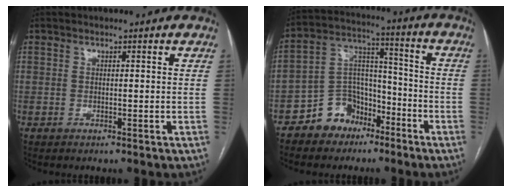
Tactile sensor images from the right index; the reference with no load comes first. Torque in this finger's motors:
{"motor_torque": [0.07, 0.03, -0.17, -0.06]}